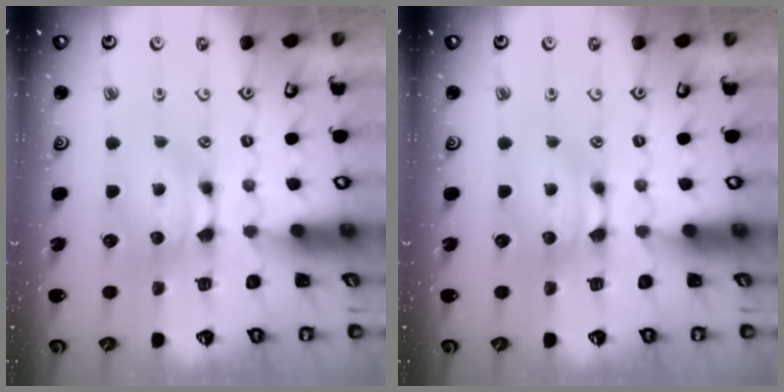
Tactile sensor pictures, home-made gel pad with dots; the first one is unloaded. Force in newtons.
{"total": 0.0}